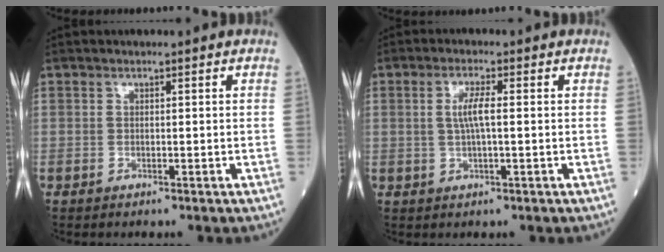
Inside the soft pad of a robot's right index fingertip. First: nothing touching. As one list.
[{"total": 3.6, "force": [0.4, 0.3, 3.6], "torque": [-0.073, 0.001, 0.009]}]